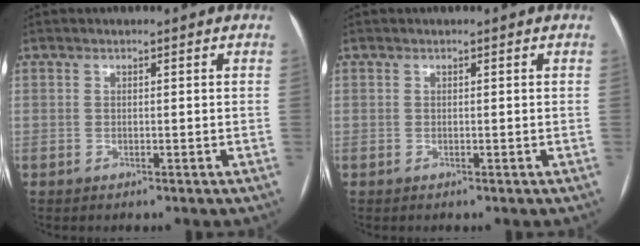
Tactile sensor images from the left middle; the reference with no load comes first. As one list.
[{"total": 0.0}]